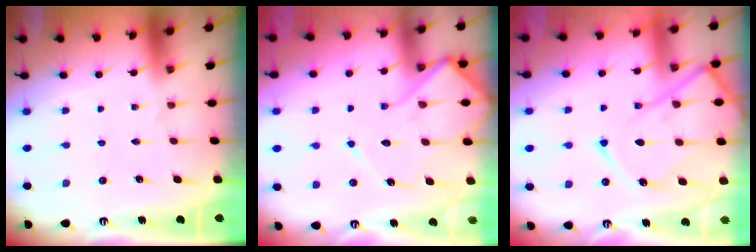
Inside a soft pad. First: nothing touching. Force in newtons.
{"total": 12.1, "press": 12.0, "slide": 1.2}
{"total": 15.7, "press": 15.6, "slide": 1.8}